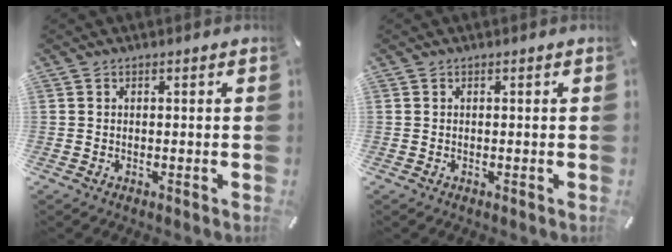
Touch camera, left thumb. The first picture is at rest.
{"total": 0.0}